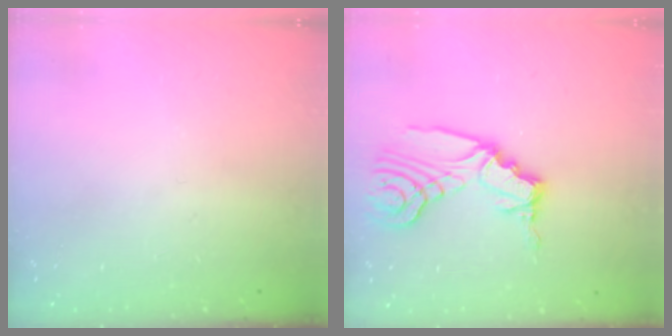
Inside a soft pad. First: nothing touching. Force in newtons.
{"total": 10.4, "press": 10.3, "slide": 0.9}